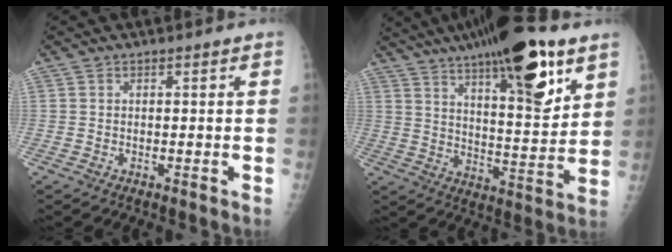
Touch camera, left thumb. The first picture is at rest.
{"total": 23.2, "force": [13.3, 6.4, 17.9], "torque": [-0.260, -0.045, 0.210]}